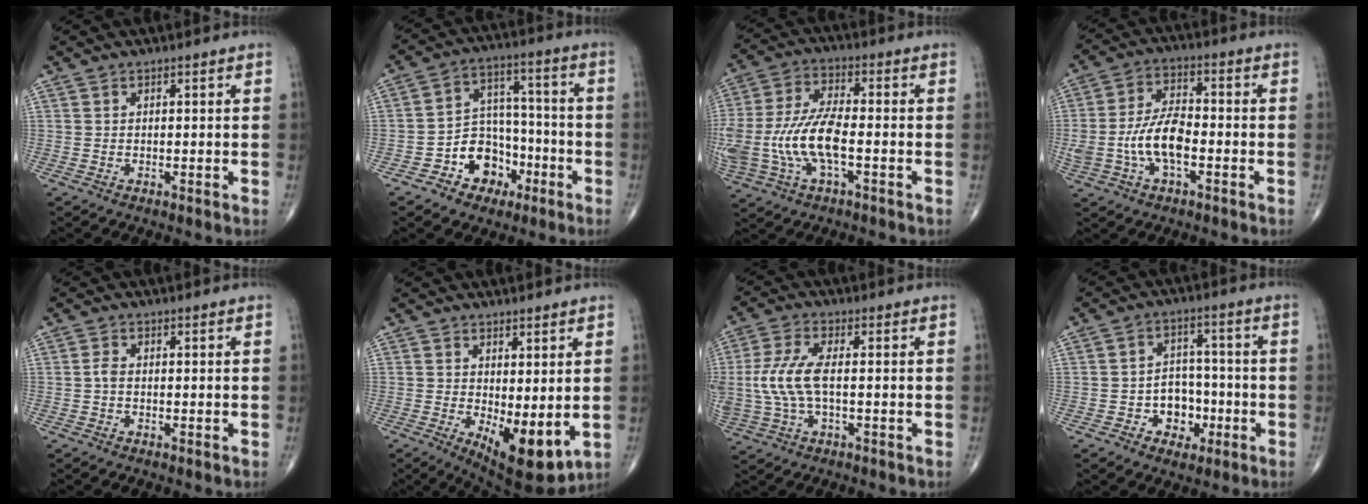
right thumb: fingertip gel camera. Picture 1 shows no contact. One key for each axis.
{"total": 10.6, "fx": -5.1, "fy": 8.1, "fz": 4.6, "tx": -0.024, "ty": 0.061, "tz": -0.084}
{"total": 15.5, "fx": -3.1, "fy": 6.5, "fz": 13.7, "tx": -0.312, "ty": 0.022, "tz": -0.056}
{"total": 10.0, "fx": -2.2, "fy": 4.9, "fz": 8.4, "tx": -0.170, "ty": 0.028, "tz": -0.044}
{"total": 1.3, "fx": -0.3, "fy": 0.7, "fz": 1.1, "tx": -0.021, "ty": 0.001, "tz": -0.008}
{"total": 9.7, "fx": -1.2, "fy": 3.9, "fz": 8.9, "tx": -0.123, "ty": -0.026, "tz": -0.004}
{"total": 9.6, "fx": -0.1, "fy": 4.2, "fz": 8.6, "tx": -0.218, "ty": 0.013, "tz": 0.000}
{"total": 7.5, "fx": -2.7, "fy": 6.0, "fz": 3.6, "tx": -0.012, "ty": 0.032, "tz": -0.042}